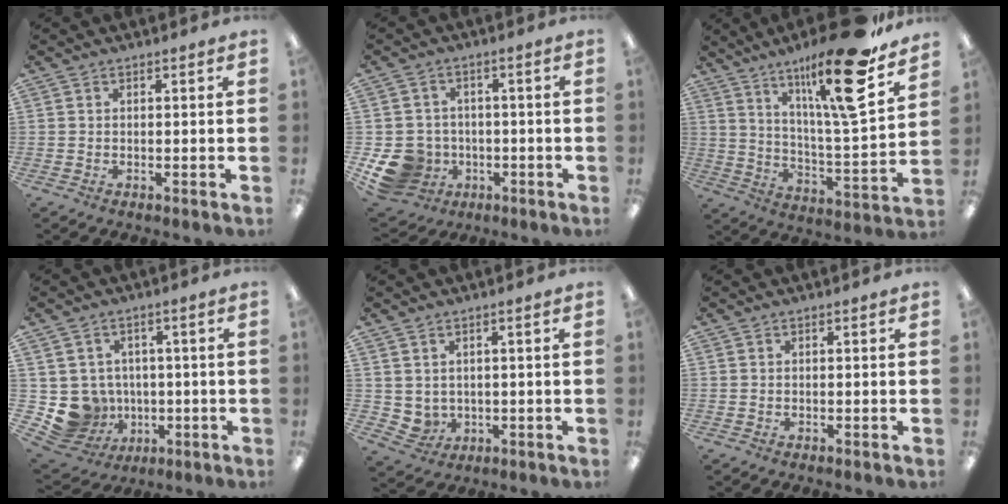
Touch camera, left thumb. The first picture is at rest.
{"total": 10.5, "force": [-3.6, 9.1, 3.9], "torque": [-0.104, 0.022, -0.055]}
{"total": 21.1, "force": [14.2, 3.2, 15.3], "torque": [-0.249, -0.087, 0.218]}
{"total": 8.7, "force": [-1.0, 8.5, 1.8], "torque": [-0.063, 0.001, -0.006]}
{"total": 3.4, "force": [1.8, 2.9, 0.7], "torque": [-0.023, -0.007, 0.037]}
{"total": 0.0}